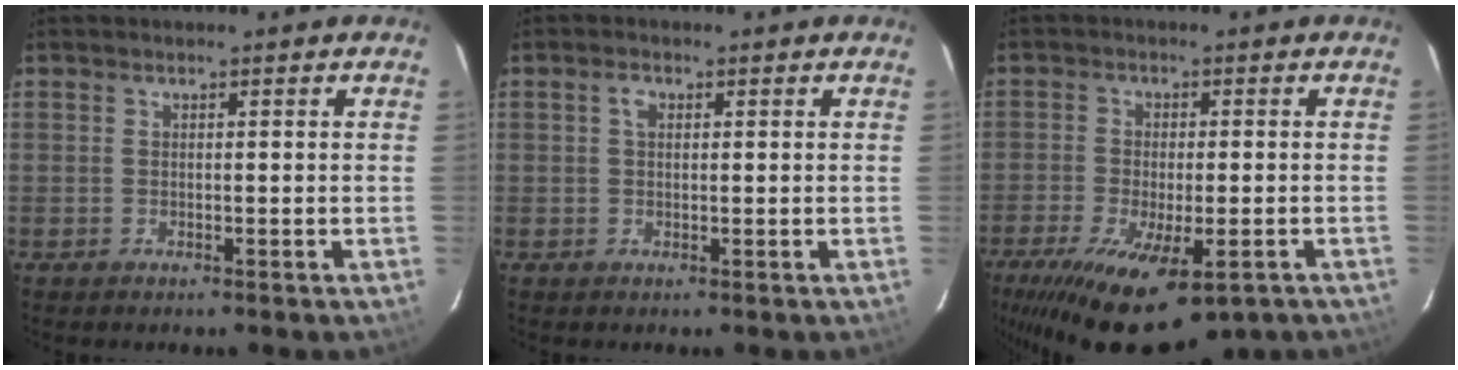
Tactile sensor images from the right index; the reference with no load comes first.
{"total": 1.6, "force": [0.4, 1.0, 1.1], "torque": [-0.021, 0.008, 0.006]}
{"total": 19.2, "force": [-12.0, 7.3, 13.1], "torque": [-0.262, -0.058, -0.178]}